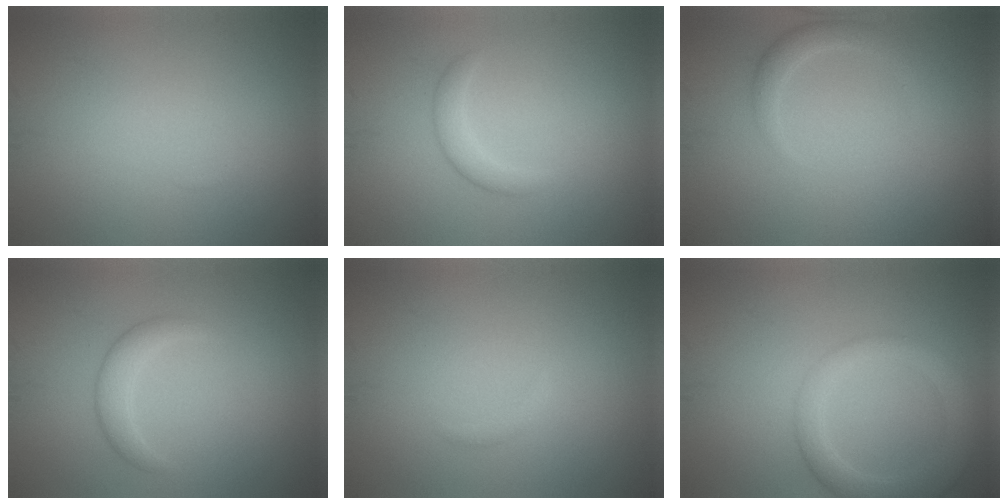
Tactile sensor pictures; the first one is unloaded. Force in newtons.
{"total": 1.6, "press": 1.6, "slide": 0.1}
{"total": 1.7, "press": 1.7, "slide": 0.2}
{"total": 2.1, "press": 2.1, "slide": 0.1}
{"total": 0.6, "press": 0.6, "slide": 0.0}
{"total": 4.2, "press": 4.2, "slide": 0.2}